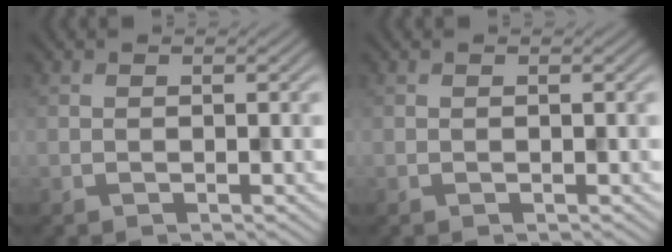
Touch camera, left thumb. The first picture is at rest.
{"total": 0.0}